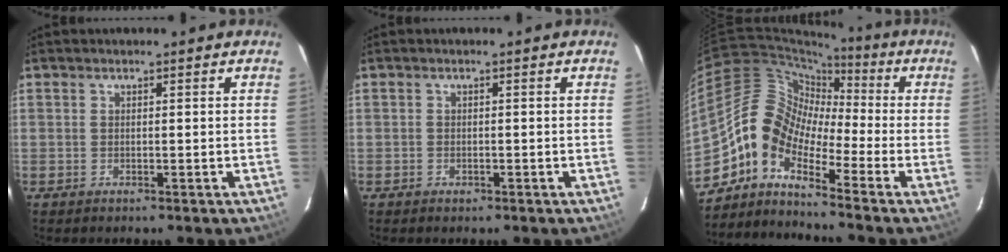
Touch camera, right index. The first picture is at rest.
{"total": 1.1, "force": [-0.8, 0.8, 0.2], "torque": [-0.002, -0.001, -0.011]}
{"total": 9.3, "force": [-4.8, 5.2, 6.1], "torque": [-0.096, 0.025, -0.117]}